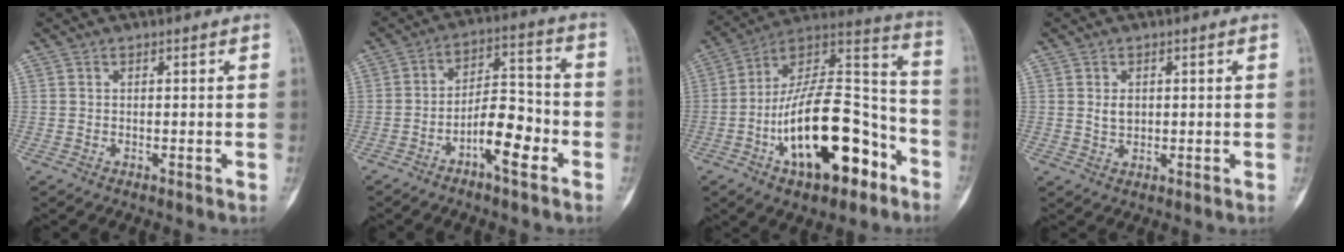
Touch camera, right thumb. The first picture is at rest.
{"total": 9.8, "force": [-4.5, 3.8, 7.9], "torque": [-0.119, 0.045, -0.078]}
{"total": 25.8, "force": [-10.2, 11.6, 20.6], "torque": [-0.341, 0.075, -0.159]}
{"total": 2.5, "force": [0.5, 1.8, 1.7], "torque": [-0.022, -0.004, 0.012]}